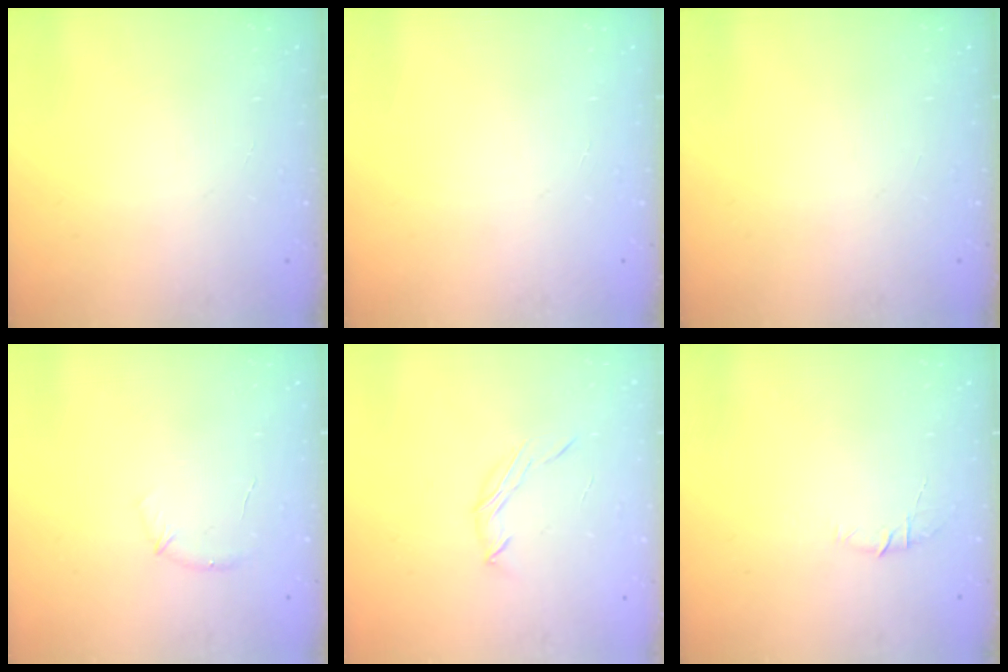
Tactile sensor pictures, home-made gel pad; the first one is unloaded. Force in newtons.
{"total": 0.0}
{"total": 0.0}
{"total": 6.8, "press": 6.6, "slide": 1.8}
{"total": 5.7, "press": 5.6, "slide": 1.1}
{"total": 4.8, "press": 4.7, "slide": 1.2}